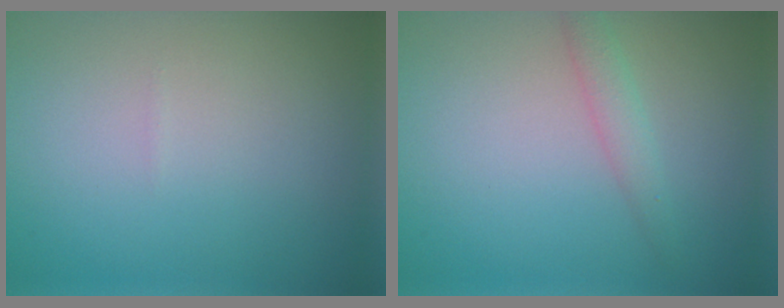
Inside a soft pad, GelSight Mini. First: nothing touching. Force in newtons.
{"total": 1.6, "press": 1.6, "slide": 0.0}